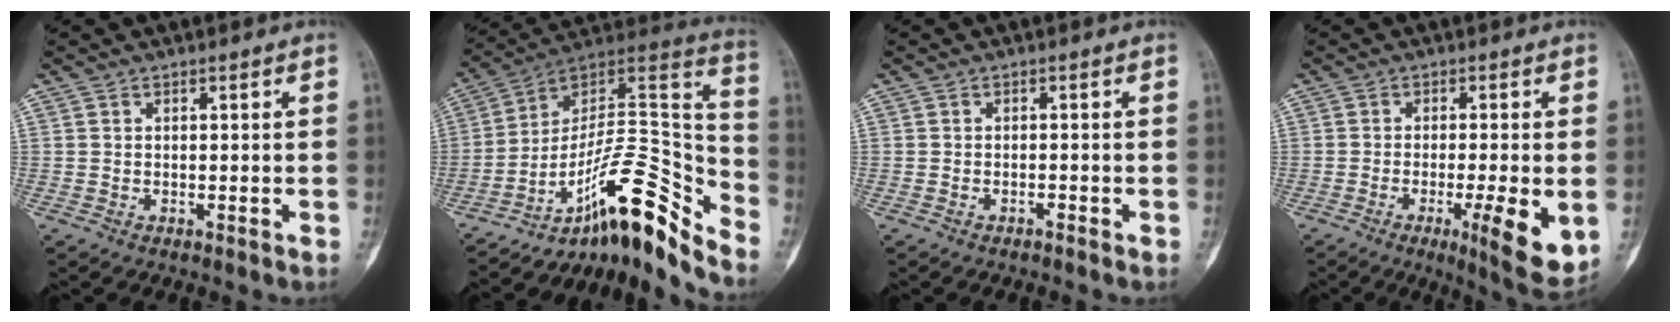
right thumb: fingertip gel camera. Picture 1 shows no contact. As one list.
[{"total": 21.2, "force": [-14.7, 5.7, 14.1], "torque": [-0.184, 0.150, -0.238]}, {"total": 0.6, "force": [-0.5, 0.2, 0.2], "torque": [-0.003, 0.006, -0.008]}, {"total": 9.8, "force": [-2.4, 1.8, 9.3], "torque": [-0.130, -0.019, -0.031]}]